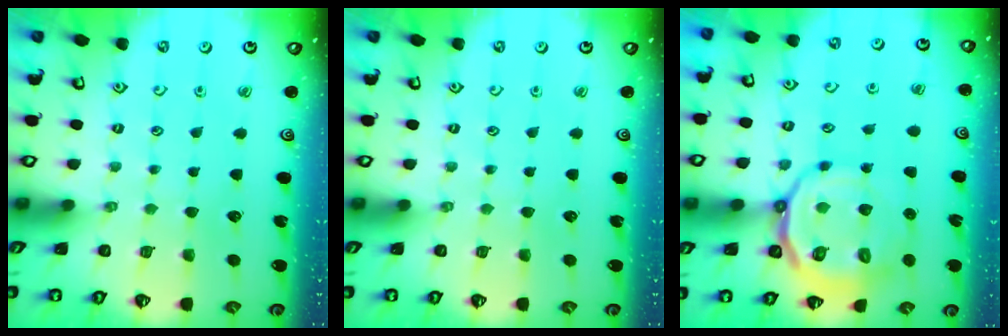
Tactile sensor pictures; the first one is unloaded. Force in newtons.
{"total": 0.0}
{"total": 15.3, "press": 15.1, "slide": 2.6}